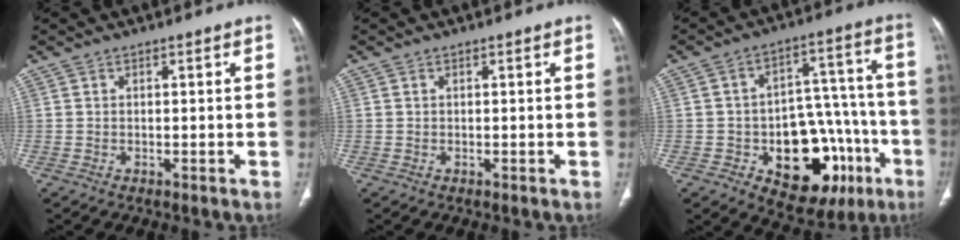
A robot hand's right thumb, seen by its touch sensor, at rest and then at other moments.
{"total": 0.0}
{"total": 21.9, "force": [-8.1, 13.1, 15.6], "torque": [-0.170, 0.056, -0.094]}